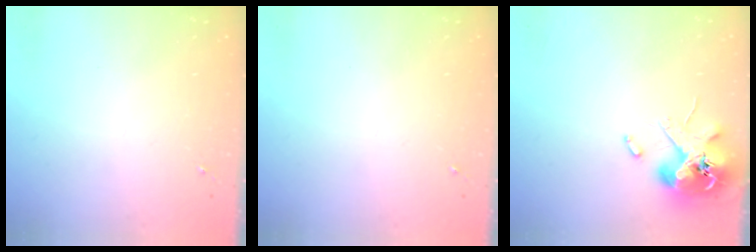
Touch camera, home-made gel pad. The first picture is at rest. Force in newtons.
{"total": 0.0}
{"total": 11.5, "press": 11.3, "slide": 1.8}